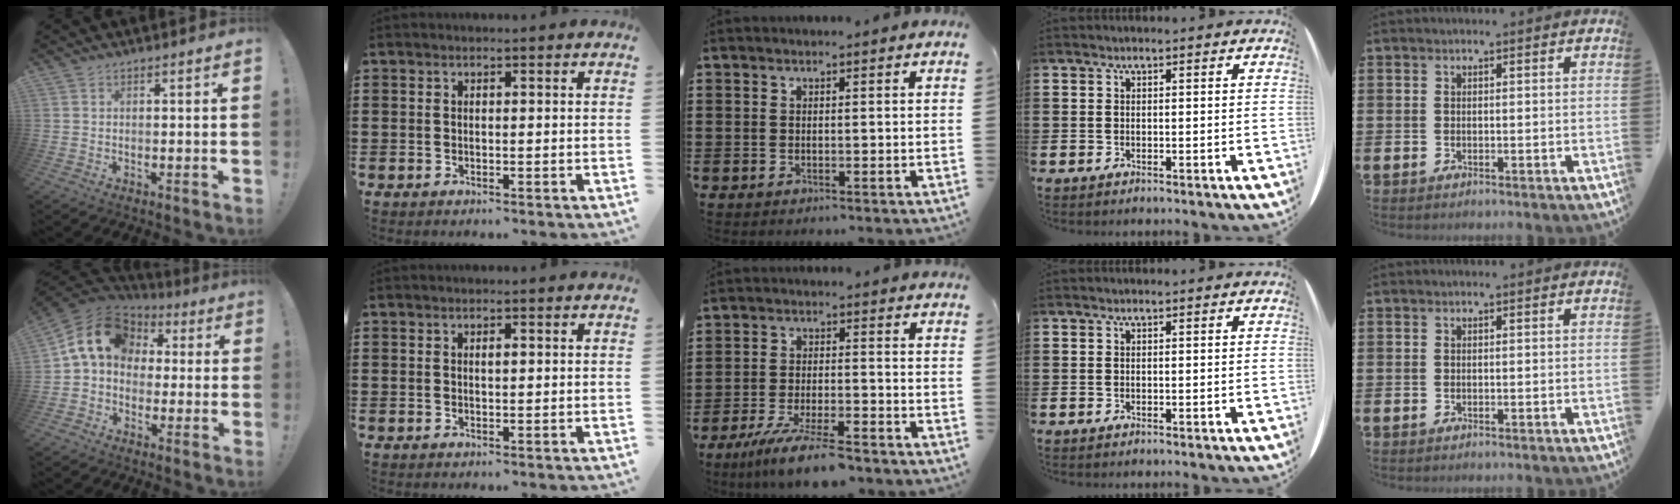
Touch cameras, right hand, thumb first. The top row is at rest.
{"thumb": {"total": 14.0, "force": [3.2, 10.7, 8.5], "torque": [-0.147, 0.003, 0.061]}, "index": {"total": 0.9, "force": [0.2, 0.3, 0.8], "torque": [-0.017, 0.001, 0.003]}, "middle": {"total": 7.4, "force": [-6.1, 0.6, 4.2], "torque": [-0.087, -0.011, -0.113]}}